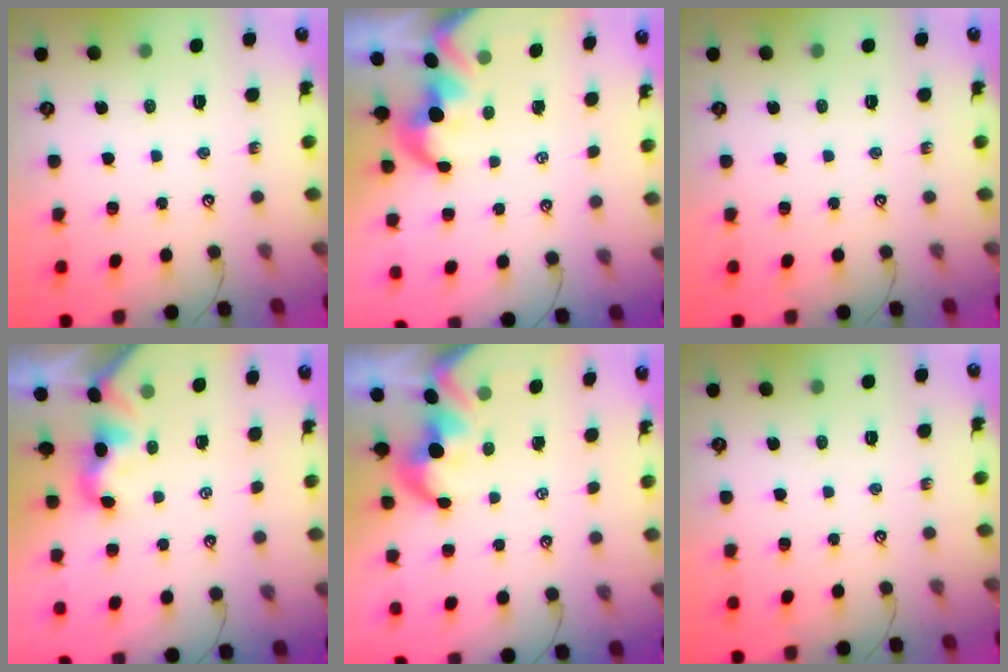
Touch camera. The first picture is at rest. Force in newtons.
{"total": 1.7, "press": 1.4, "slide": 1.0}
{"total": 0.0}
{"total": 1.8, "press": 1.8, "slide": 0.5}
{"total": 1.7, "press": 1.4, "slide": 1.0}
{"total": 0.0}